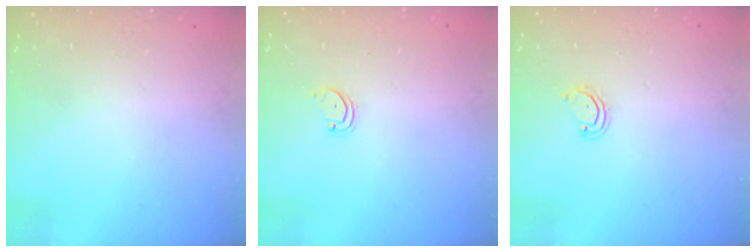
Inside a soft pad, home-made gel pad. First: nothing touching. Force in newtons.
{"total": 1.8, "press": 1.7, "slide": 0.2}
{"total": 2.9, "press": 2.9, "slide": 0.3}